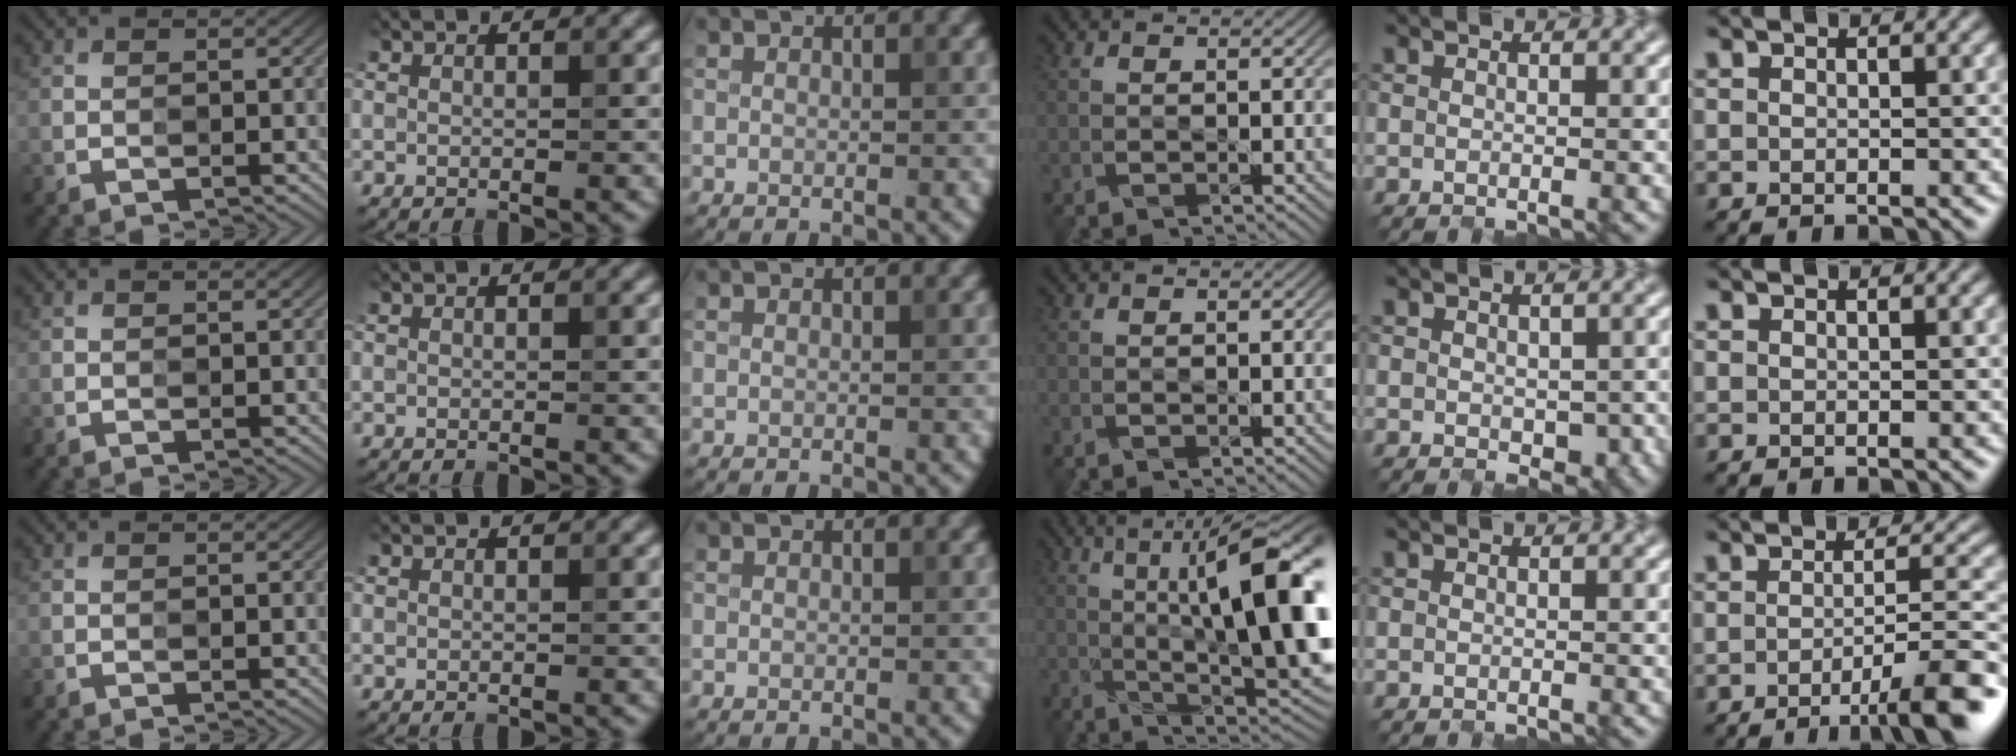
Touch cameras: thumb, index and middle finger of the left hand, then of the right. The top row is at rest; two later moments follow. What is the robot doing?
{"motion": "open", "object": "pencil case"}